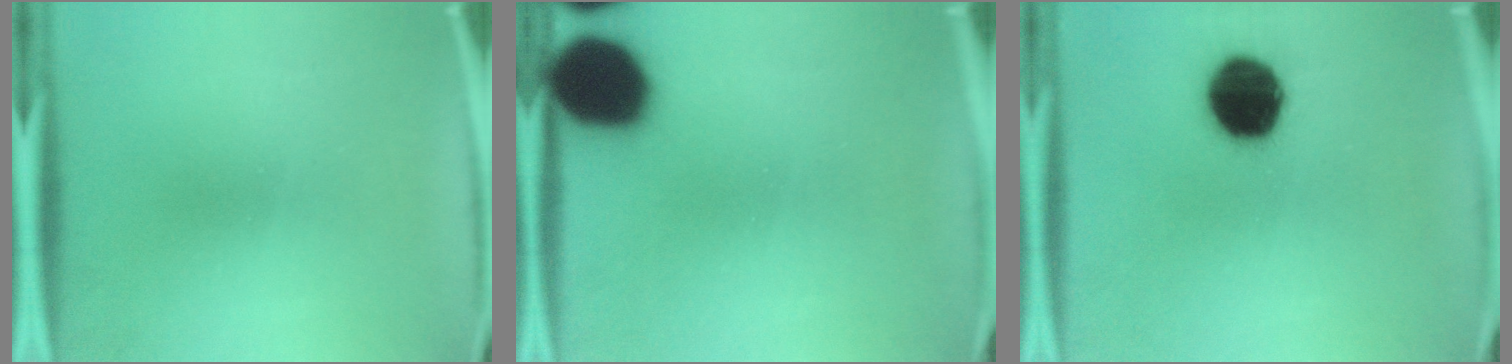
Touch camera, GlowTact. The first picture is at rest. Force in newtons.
{"total": 18.7}
{"total": 15.8}